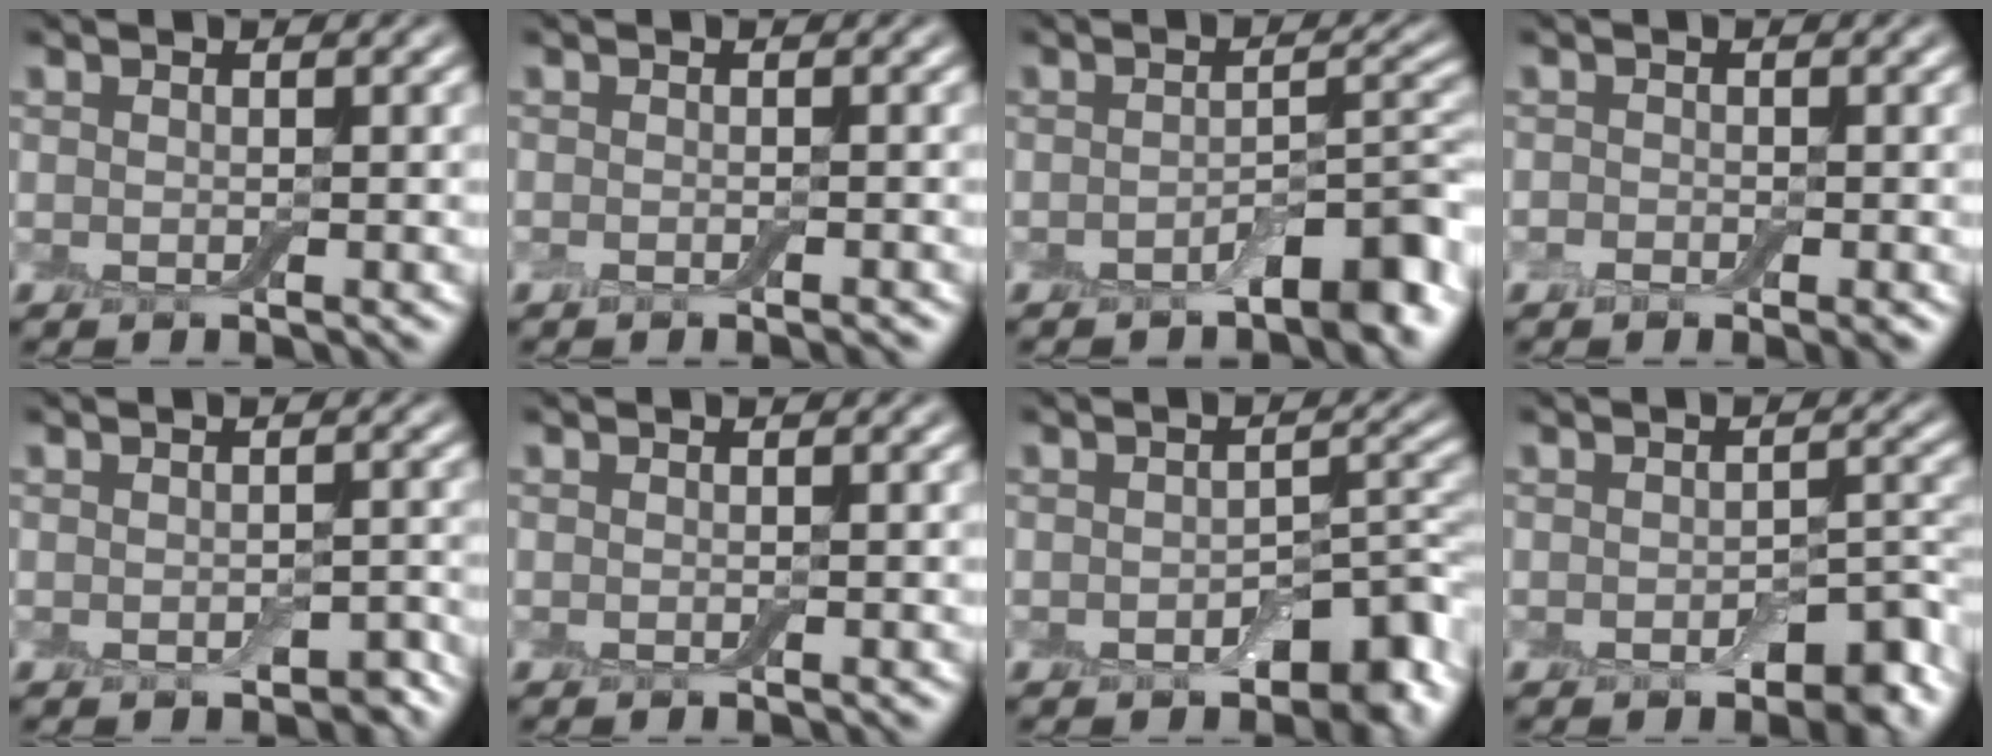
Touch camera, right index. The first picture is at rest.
{"total": 1.0, "force": [-0.8, 0.2, 0.5], "torque": [-0.007, -0.003, -0.012]}
{"total": 4.3, "force": [-2.4, 1.5, 3.2], "torque": [-0.043, 0.009, -0.040]}
{"total": 1.3, "force": [-0.8, 0.7, 0.7], "torque": [-0.011, -0.003, -0.015]}
{"total": 1.9, "force": [-0.9, 1.2, 1.2], "torque": [-0.019, -0.008, -0.009]}
{"total": 0.0}
{"total": 5.5, "force": [-2.3, 3.1, 3.8], "torque": [-0.041, -0.003, -0.036]}
{"total": 4.0, "force": [-1.9, 2.0, 2.9], "torque": [-0.037, -0.002, -0.025]}